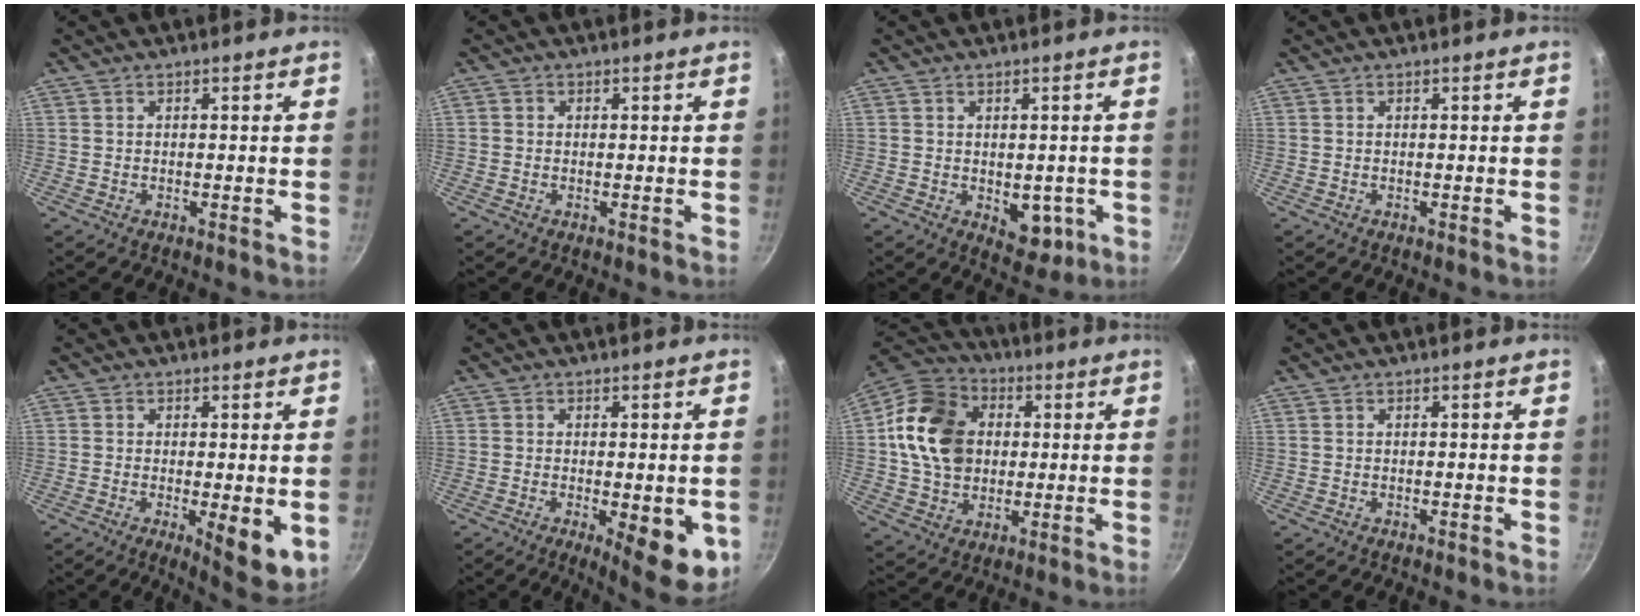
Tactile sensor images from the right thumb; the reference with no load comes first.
{"total": 0.7, "force": [0.0, 0.7, 0.2], "torque": [-0.002, 0.003, -0.003]}
{"total": 6.3, "force": [-1.3, 4.2, 4.5], "torque": [-0.029, -0.004, -0.009]}
{"total": 0.0}
{"total": 7.7, "force": [-1.1, 2.5, 7.2], "torque": [-0.088, -0.017, -0.009]}
{"total": 10.1, "force": [-2.4, 3.7, 9.1], "torque": [-0.098, -0.008, -0.022]}
{"total": 17.7, "force": [2.5, 13.9, 10.6], "torque": [-0.165, 0.014, 0.036]}
{"total": 0.0}